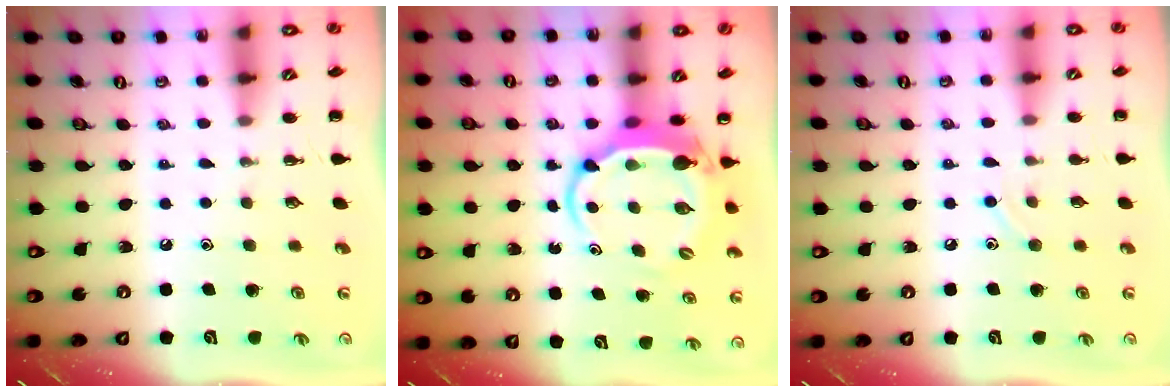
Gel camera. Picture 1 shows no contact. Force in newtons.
{"total": 6.2, "press": 6.1, "slide": 1.1}
{"total": 5.4, "press": 5.1, "slide": 1.8}